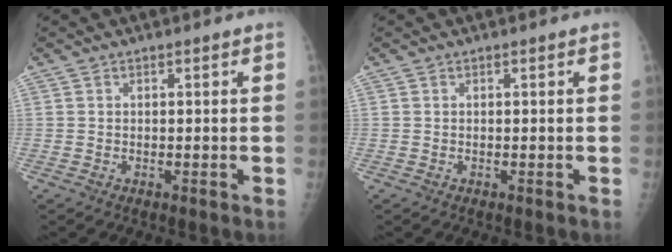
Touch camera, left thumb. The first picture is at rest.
{"total": 0.0}